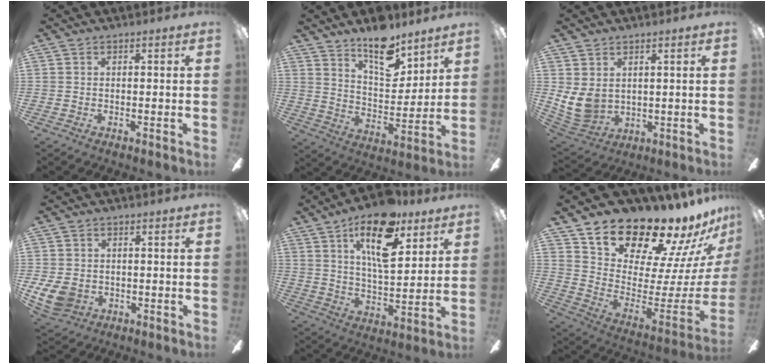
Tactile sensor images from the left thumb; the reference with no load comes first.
{"total": 14.3, "force": [11.0, 5.7, 7.1], "torque": [-0.099, -0.077, 0.193]}
{"total": 8.3, "force": [1.9, 6.4, 5.0], "torque": [-0.127, -0.014, 0.038]}
{"total": 7.2, "force": [-1.5, 5.9, 3.8], "torque": [-0.090, 0.005, -0.025]}
{"total": 17.3, "force": [9.9, 7.5, 12.0], "torque": [-0.190, -0.037, 0.165]}
{"total": 16.0, "force": [15.1, 3.7, 3.9], "torque": [-0.061, -0.157, 0.261]}